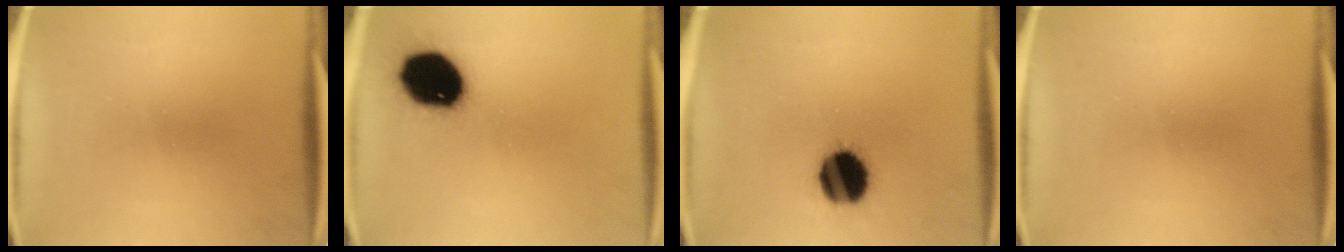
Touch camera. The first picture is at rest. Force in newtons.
{"total": 18.0}
{"total": 15.0}
{"total": 0.0}